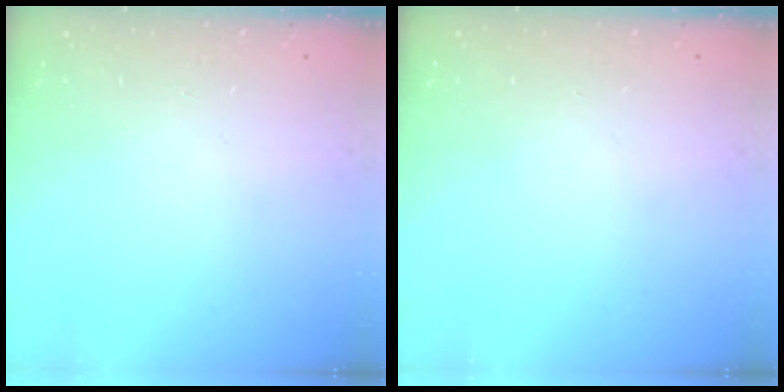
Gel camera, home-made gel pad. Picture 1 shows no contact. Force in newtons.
{"total": 0.0}